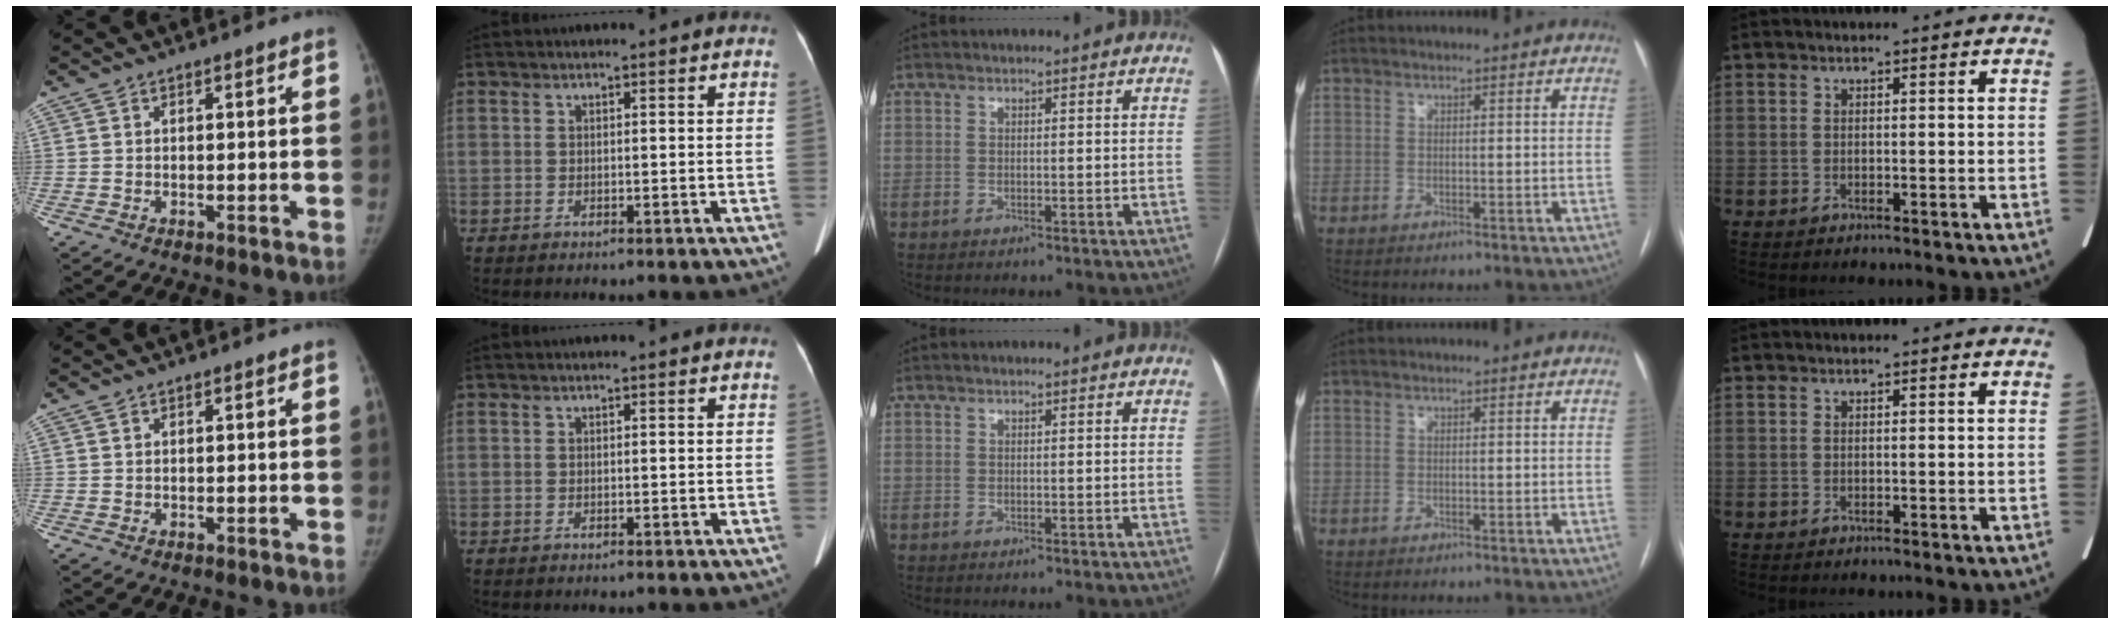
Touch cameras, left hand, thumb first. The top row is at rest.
{}